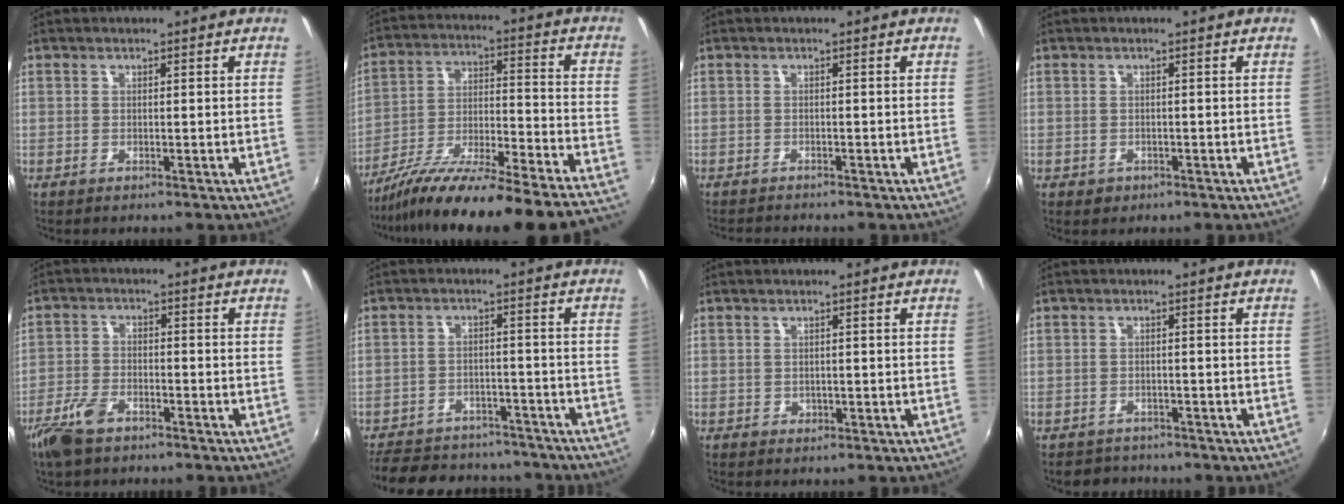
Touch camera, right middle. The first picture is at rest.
{"total": 27.5, "force": [-24.2, -0.7, 13.0], "torque": [-0.197, -0.065, -0.371]}
{"total": 2.7, "force": [-2.6, 0.3, 0.6], "torque": [-0.023, -0.017, -0.047]}
{"total": 1.6, "force": [-0.7, 1.4, 0.5], "torque": [-0.011, -0.004, -0.008]}
{"total": 7.1, "force": [-5.1, 3.2, 3.9], "torque": [-0.098, -0.005, -0.100]}
{"total": 20.1, "force": [-16.8, 8.3, 7.2], "torque": [-0.170, 0.019, -0.223]}
{"total": 0.9, "force": [-0.1, 0.8, 0.1], "torque": [0.001, -0.002, 0.000]}
{"total": 3.7, "force": [-3.2, 1.9, 0.0], "torque": [-0.013, 0.003, -0.052]}